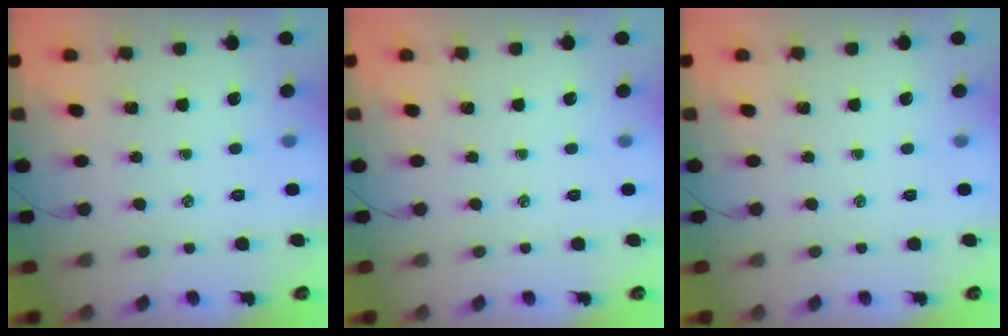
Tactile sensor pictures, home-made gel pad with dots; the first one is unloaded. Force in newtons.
{"total": 0.0}
{"total": 0.0}